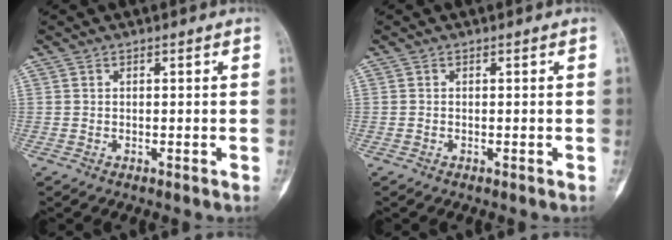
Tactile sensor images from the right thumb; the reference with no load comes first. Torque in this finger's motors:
{"motor_torque": [-0.26, 0.02, -0.14, -0.25, -0.04]}